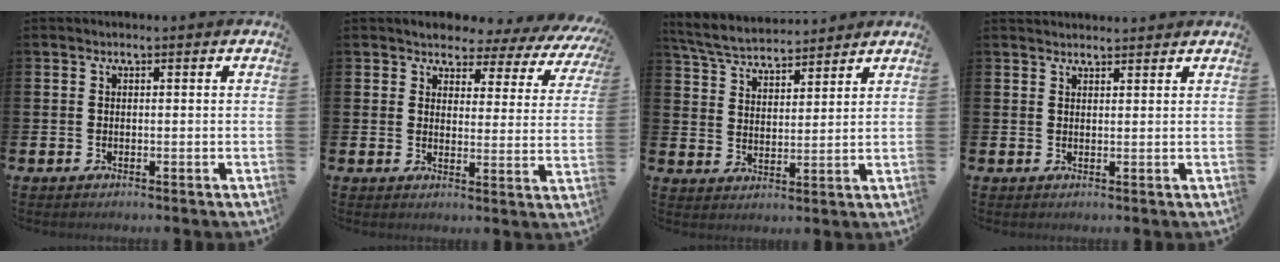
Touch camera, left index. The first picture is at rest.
{"total": 2.9, "force": [2.5, 1.5, 0.4], "torque": [-0.019, -0.030, 0.033]}
{"total": 5.8, "force": [5.7, 1.0, 0.9], "torque": [-0.041, -0.029, 0.101]}
{"total": 1.9, "force": [1.9, 0.3, 0.0], "torque": [0.010, -0.010, 0.032]}